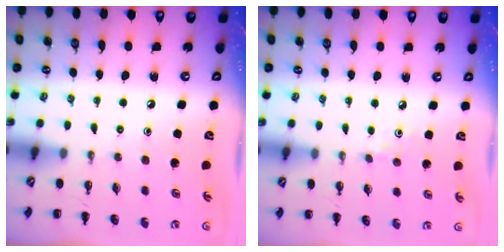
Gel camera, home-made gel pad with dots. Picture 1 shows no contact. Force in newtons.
{"total": 2.7, "press": 2.5, "slide": 0.9}